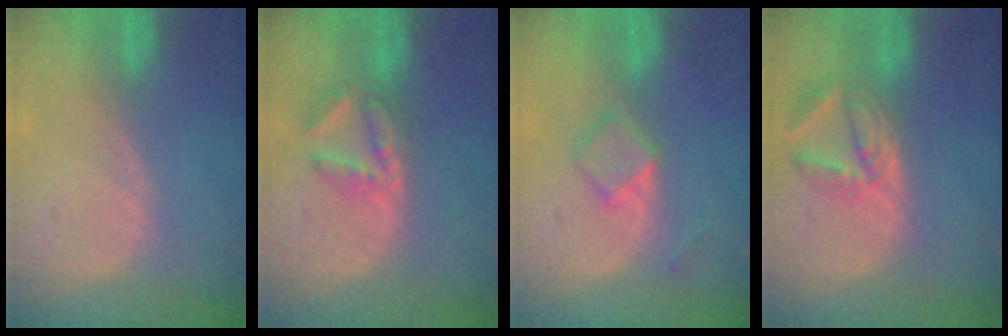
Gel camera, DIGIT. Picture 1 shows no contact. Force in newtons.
{"total": 5.9, "press": 5.2, "slide": 2.8}
{"total": 4.0, "press": 3.9, "slide": 0.6}
{"total": 5.6, "press": 5.6, "slide": 0.8}